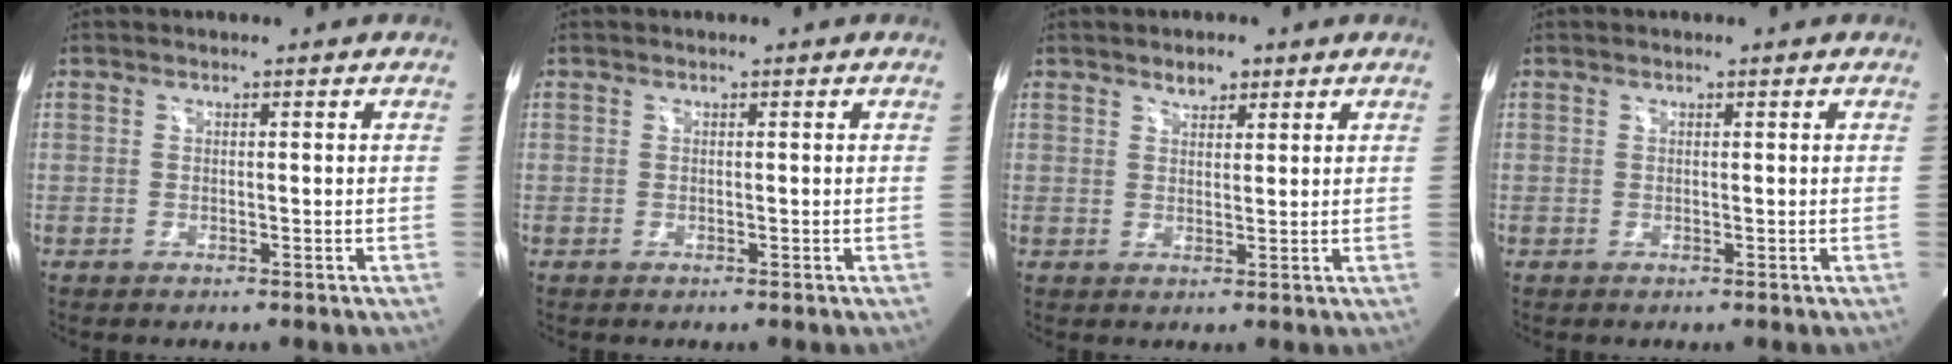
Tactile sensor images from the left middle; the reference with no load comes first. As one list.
[{"total": 0.0}, {"total": 2.4, "force": [1.8, 1.2, 1.2], "torque": [-0.021, 0.002, 0.030]}, {"total": 0.0}]